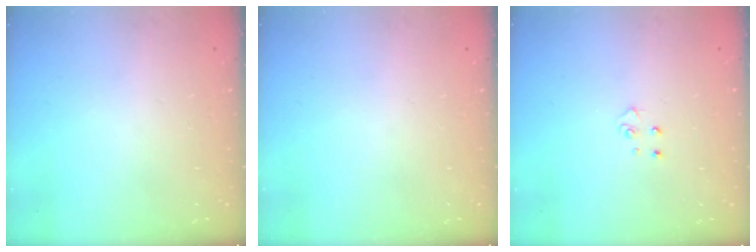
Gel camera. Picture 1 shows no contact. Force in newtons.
{"total": 0.0}
{"total": 4.5, "press": 4.4, "slide": 0.5}